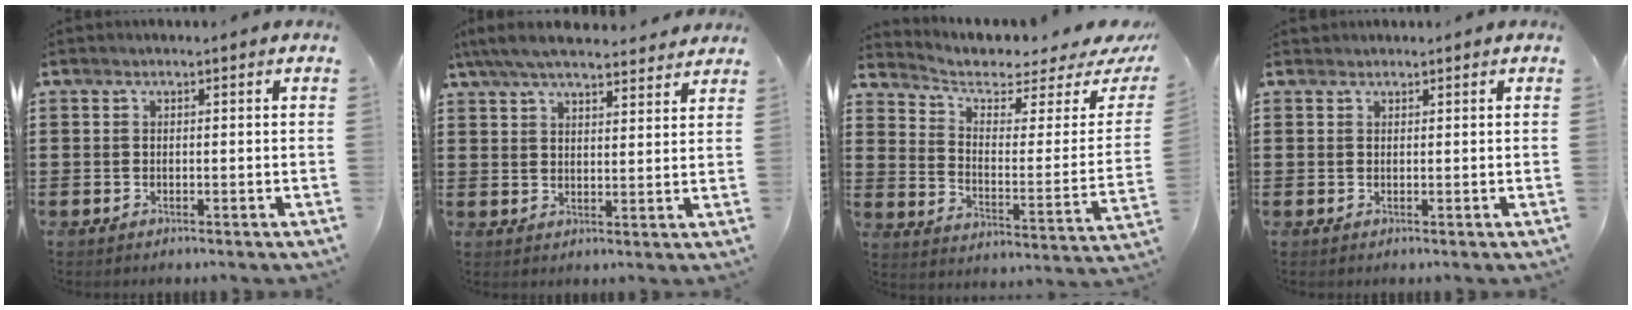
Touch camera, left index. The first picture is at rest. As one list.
[{"total": 6.6, "force": [5.8, 1.0, 2.9], "torque": [-0.072, -0.016, 0.107]}, {"total": 4.4, "force": [3.3, 1.7, 2.4], "torque": [-0.060, -0.030, 0.050]}, {"total": 0.8, "force": [0.7, 0.3, -0.1], "torque": [0.000, 0.001, 0.014]}]